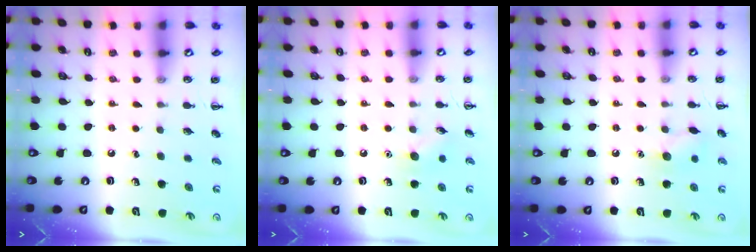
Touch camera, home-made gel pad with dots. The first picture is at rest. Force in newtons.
{"total": 6.9, "press": 6.7, "slide": 1.8}
{"total": 7.2, "press": 7.1, "slide": 1.4}